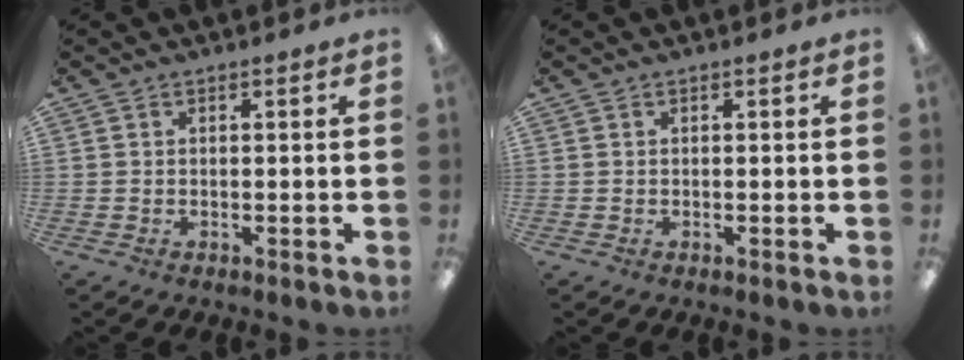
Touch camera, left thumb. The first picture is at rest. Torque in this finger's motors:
{"motor_torque": [0.00, 0.00, 0.13, -0.13, 0.00]}